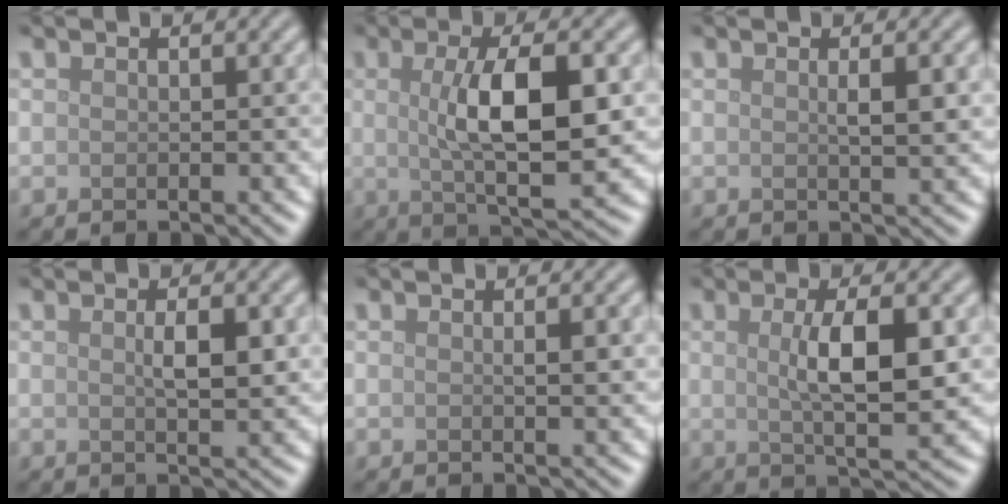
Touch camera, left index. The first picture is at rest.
{"total": 8.0, "force": [0.6, 2.3, 7.6], "torque": [-0.123, -0.003, 0.011]}
{"total": 2.0, "force": [0.3, 0.4, 1.9], "torque": [-0.029, 0.001, 0.005]}
{"total": 2.5, "force": [0.3, 0.7, 2.4], "torque": [-0.044, -0.001, 0.007]}
{"total": 1.2, "force": [0.1, 0.1, 1.1], "torque": [-0.017, 0.000, 0.001]}
{"total": 5.7, "force": [0.5, 1.5, 5.5], "torque": [-0.095, 0.001, 0.011]}